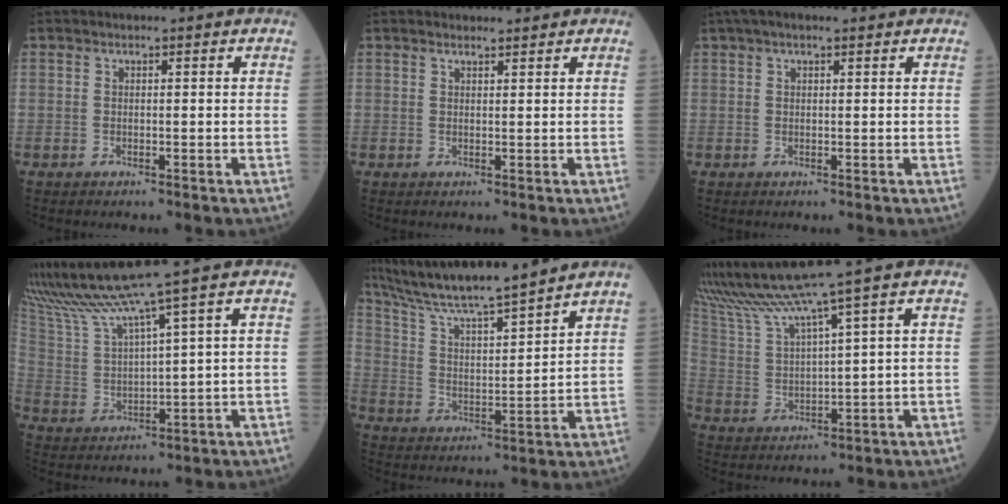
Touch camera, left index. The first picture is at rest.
{"total": 1.3, "force": [1.3, 0.2, 0.1], "torque": [-0.008, 0.005, 0.024]}
{"total": 4.0, "force": [2.8, 1.0, 2.7], "torque": [-0.050, 0.032, 0.047]}
{"total": 10.6, "force": [8.1, -2.6, 6.3], "torque": [-0.126, 0.006, 0.159]}
{"total": 14.4, "force": [12.8, -1.5, 6.5], "torque": [-0.124, 0.003, 0.225]}
{"total": 10.0, "force": [7.8, -2.7, 5.6], "torque": [-0.114, 0.005, 0.154]}